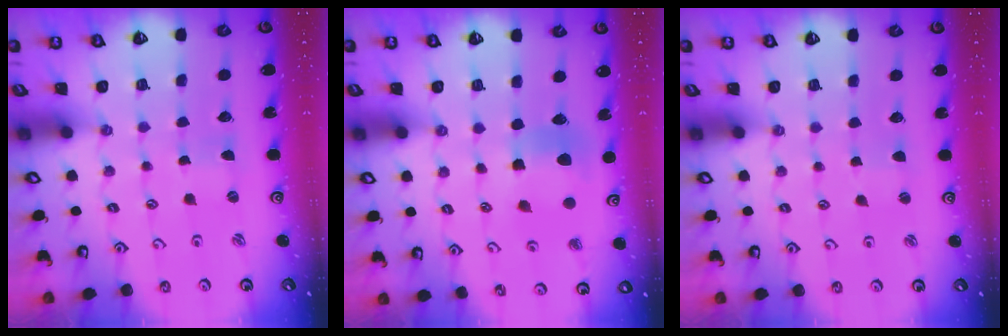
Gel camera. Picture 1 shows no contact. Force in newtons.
{"total": 7.7, "press": 7.6, "slide": 1.1}
{"total": 0.9, "press": 0.8, "slide": 0.1}